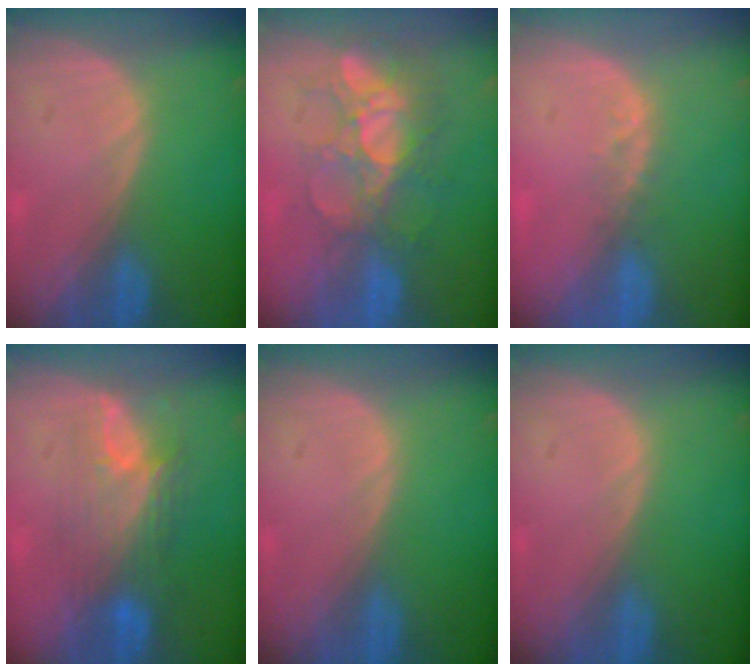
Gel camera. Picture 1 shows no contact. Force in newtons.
{"total": 9.8, "press": 8.5, "slide": 4.8}
{"total": 2.1, "press": 1.8, "slide": 1.1}
{"total": 7.5, "press": 7.4, "slide": 1.3}
{"total": 0.0}
{"total": 0.0}